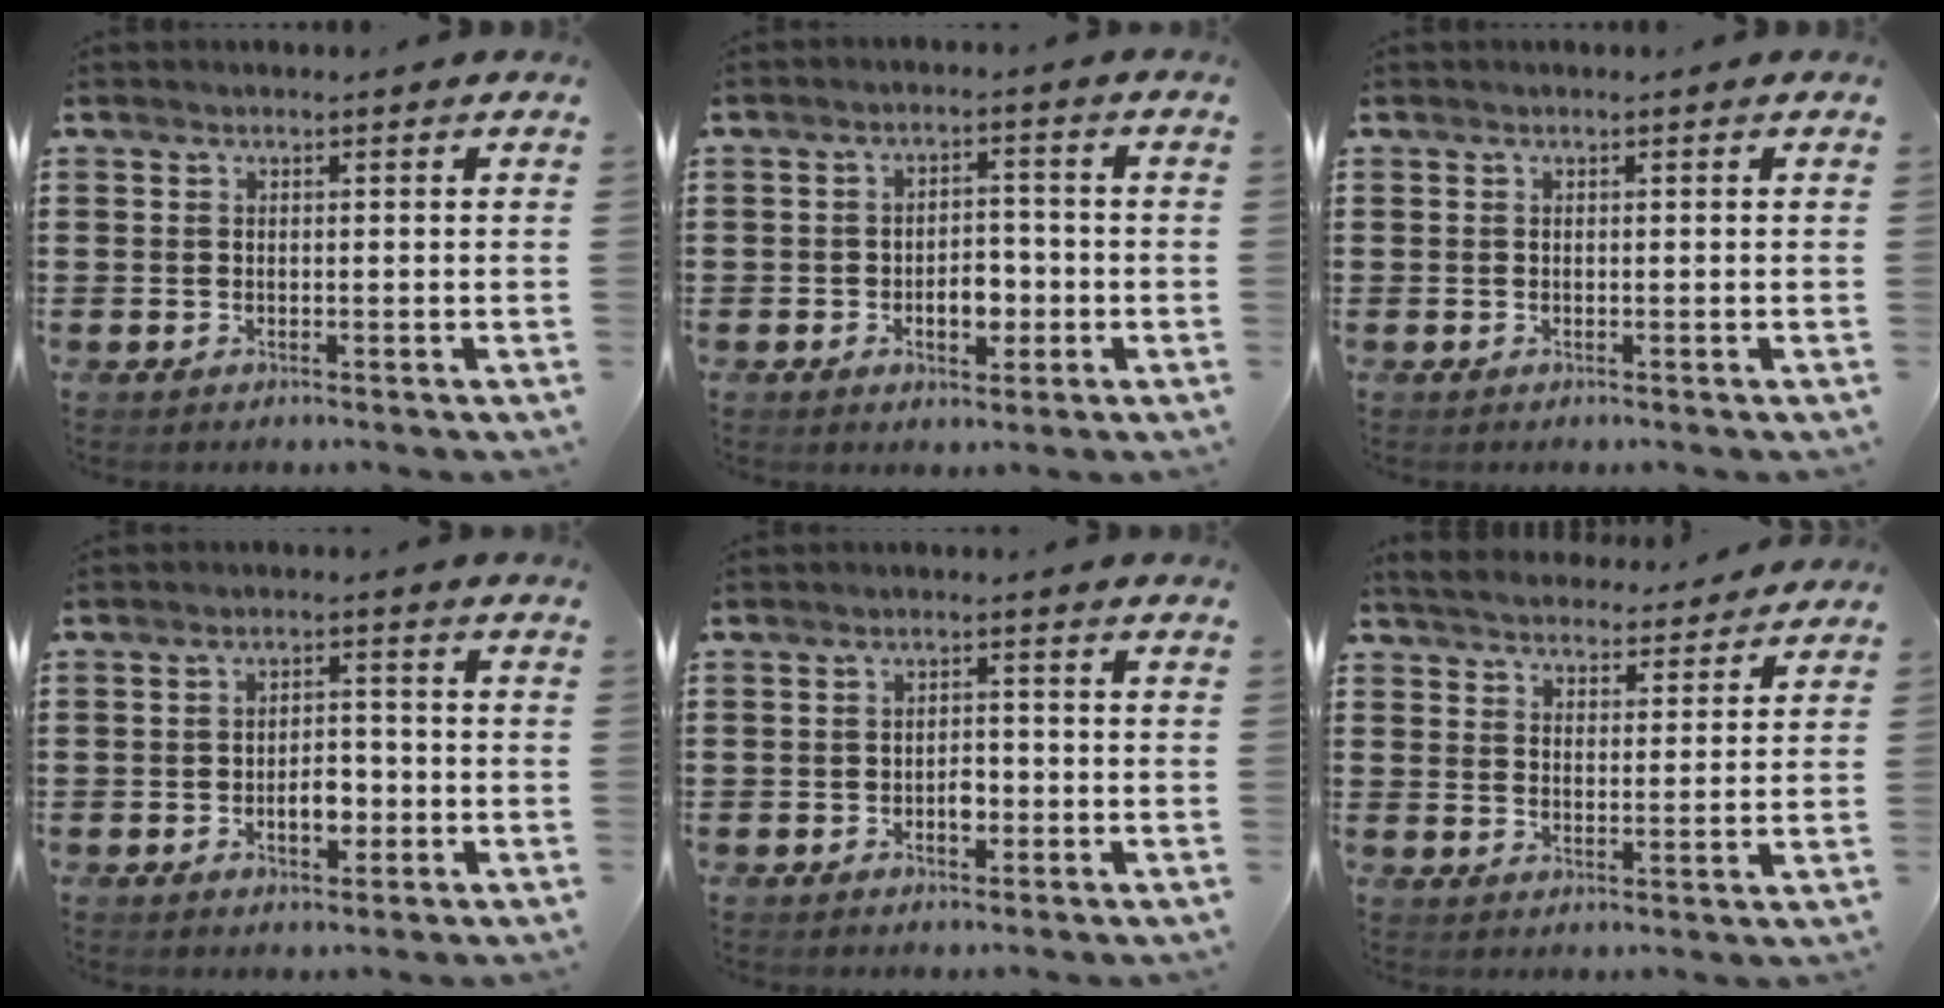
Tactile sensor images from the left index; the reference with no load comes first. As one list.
[{"total": 5.0, "force": [-1.5, 2.8, 3.8], "torque": [-0.062, 0.006, -0.030]}, {"total": 0.0}, {"total": 4.5, "force": [-1.3, 2.4, 3.7], "torque": [-0.058, 0.004, -0.027]}, {"total": 2.6, "force": [-0.8, 1.4, 2.1], "torque": [-0.041, 0.003, -0.015]}, {"total": 4.3, "force": [4.3, 0.4, 0.4], "torque": [-0.028, -0.022, 0.073]}]